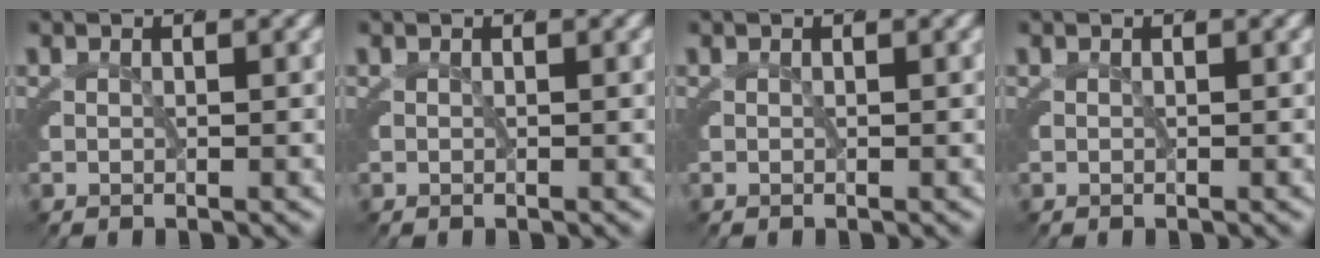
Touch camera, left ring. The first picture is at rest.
{"total": 0.0}
{"total": 0.0}
{"total": 0.0}